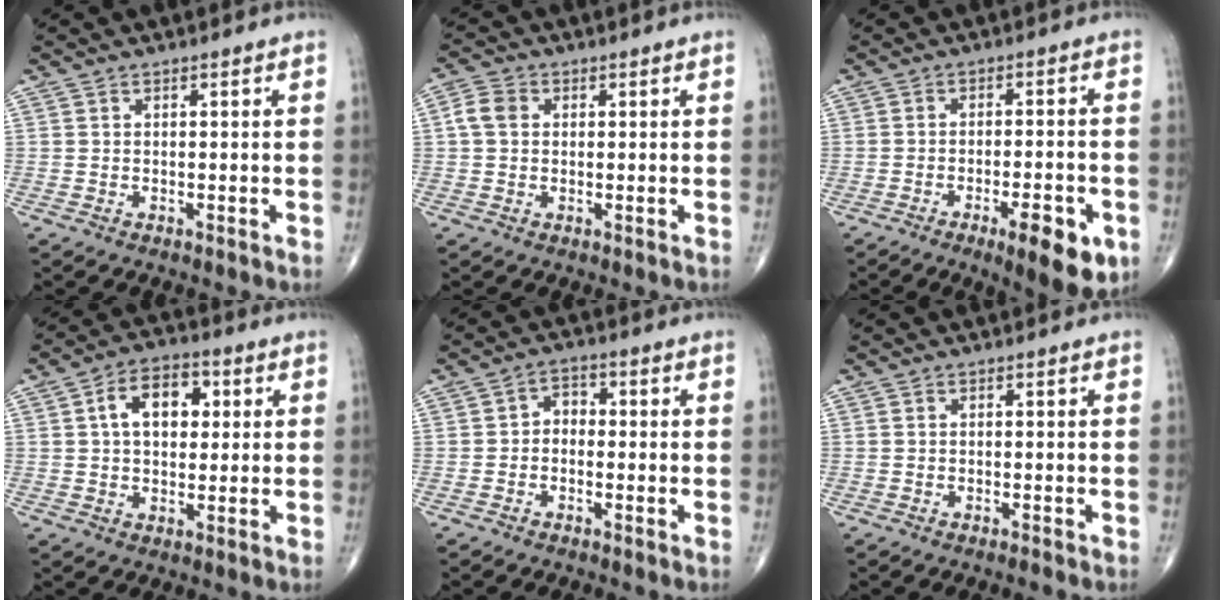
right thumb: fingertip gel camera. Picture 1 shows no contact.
{"total": 4.0, "force": [0.6, 3.2, 2.4], "torque": [-0.045, 0.011, 0.006]}
{"total": 10.7, "force": [-4.8, 3.1, 9.0], "torque": [-0.115, 0.009, -0.061]}
{"total": 9.5, "force": [2.1, 6.1, 7.0], "torque": [-0.095, 0.014, 0.029]}
{"total": 3.2, "force": [-0.7, 2.5, 1.9], "torque": [-0.013, 0.019, -0.026]}
{"total": 0.7, "force": [-0.6, -0.1, 0.4], "torque": [-0.012, 0.002, -0.011]}